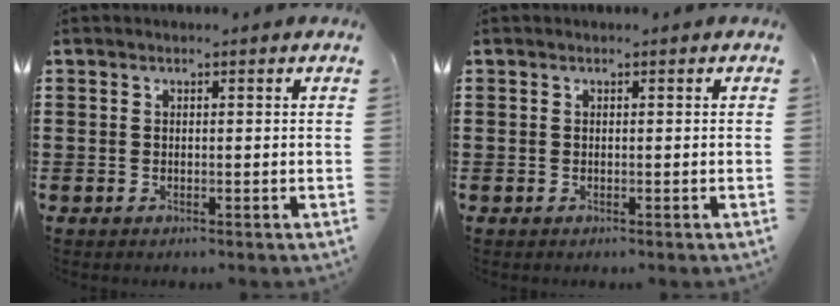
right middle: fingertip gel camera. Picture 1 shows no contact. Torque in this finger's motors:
{"motor_torque": [-0.04, 0.03, 0.02, 0.00]}